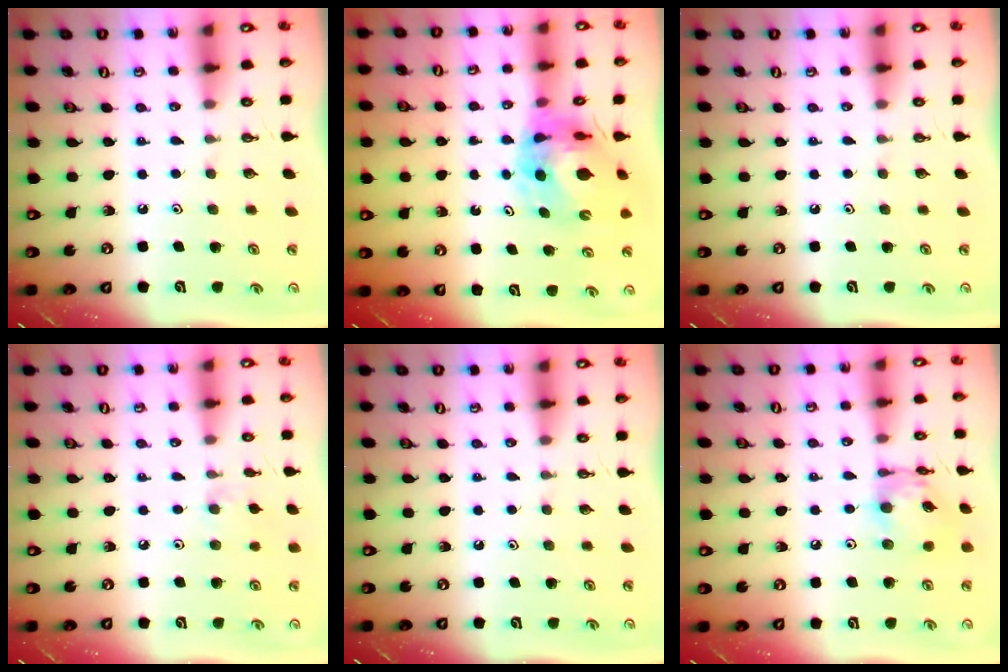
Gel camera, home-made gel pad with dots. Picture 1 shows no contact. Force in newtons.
{"total": 10.4, "press": 10.4, "slide": 1.0}
{"total": 0.0}
{"total": 4.2, "press": 4.1, "slide": 0.7}
{"total": 0.0}
{"total": 12.9, "press": 12.8, "slide": 1.1}